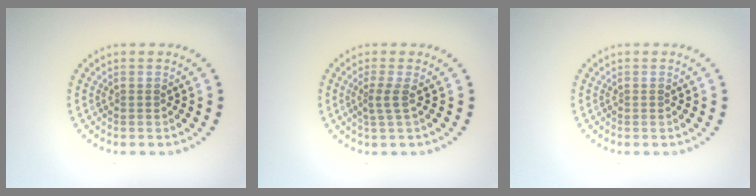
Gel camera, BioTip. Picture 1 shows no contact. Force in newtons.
{"total": 1.6, "press": 1.0, "slide": 1.2}
{"total": 0.0}